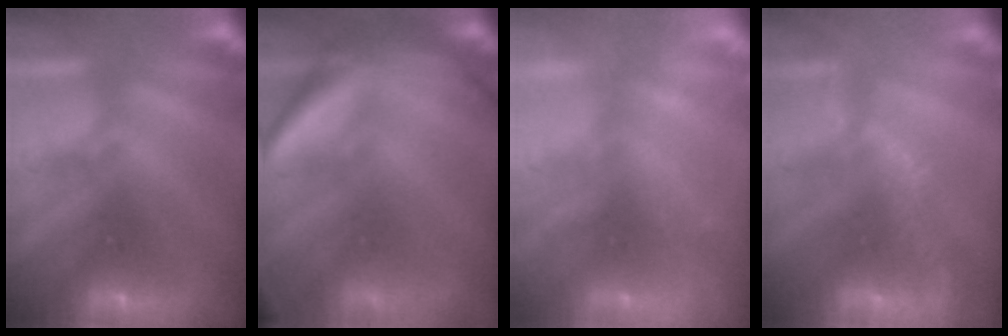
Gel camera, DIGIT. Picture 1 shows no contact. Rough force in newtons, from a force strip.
{"total": 9.8}
{"total": 2.4}
{"total": 2.9}